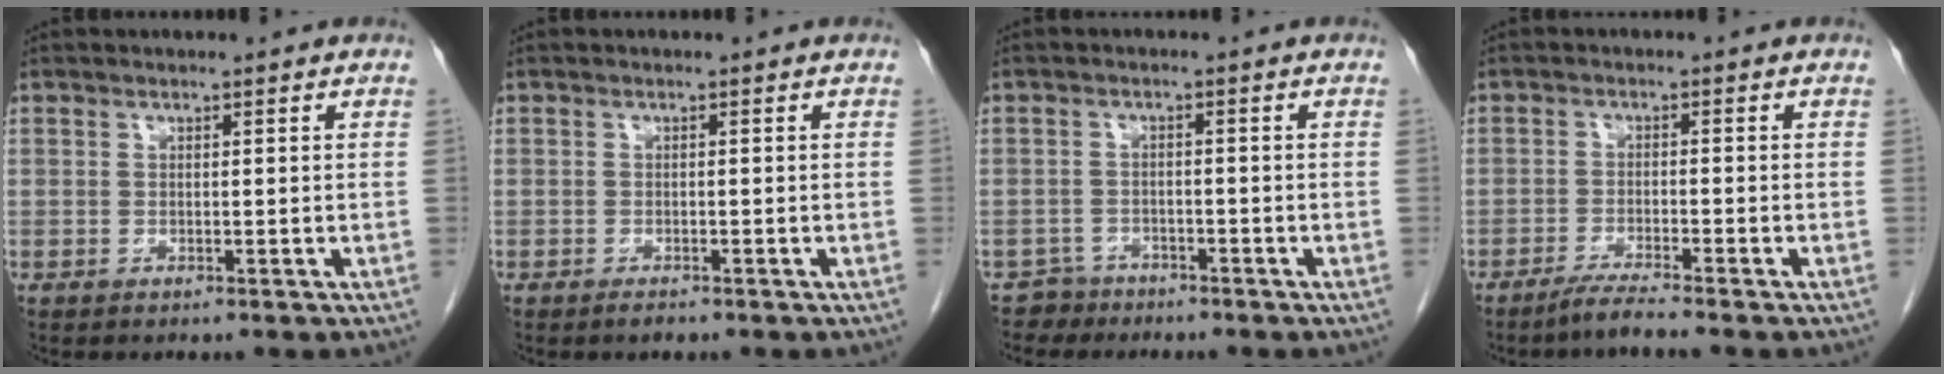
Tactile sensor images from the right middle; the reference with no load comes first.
{"total": 1.0, "force": [-0.8, 0.2, 0.5], "torque": [-0.011, -0.002, -0.010]}
{"total": 2.7, "force": [-2.2, 1.3, -0.9], "torque": [0.014, 0.004, -0.040]}
{"total": 3.4, "force": [-2.9, -0.8, 1.6], "torque": [-0.037, -0.011, -0.060]}